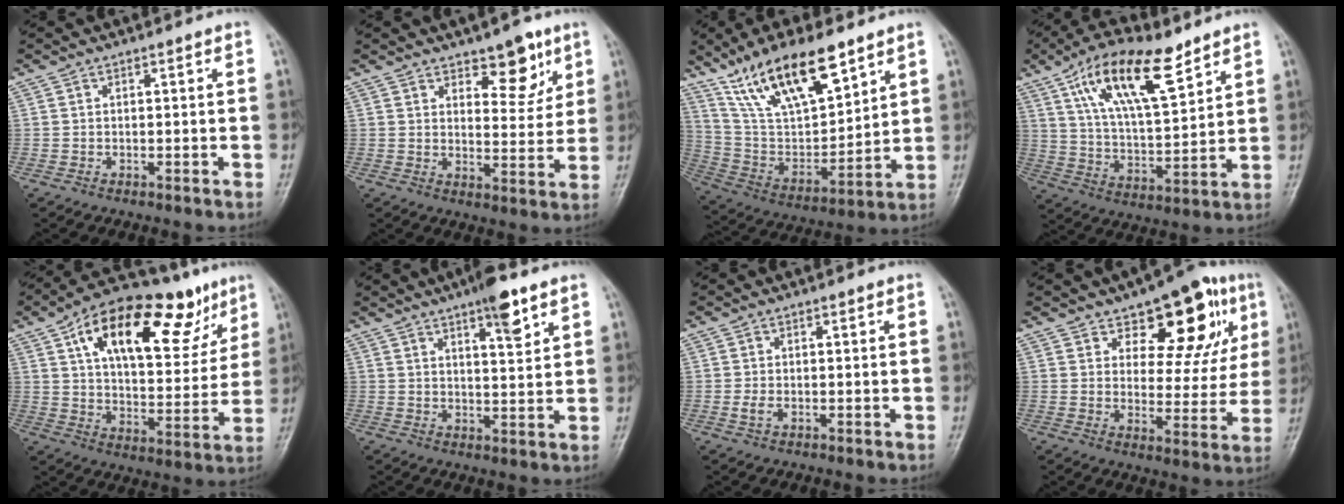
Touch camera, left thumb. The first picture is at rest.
{"total": 8.1, "force": [5.1, 3.9, 4.9], "torque": [-0.035, -0.035, 0.074]}
{"total": 19.4, "force": [12.7, 7.0, 13.0], "torque": [-0.200, -0.049, 0.248]}
{"total": 17.5, "force": [10.0, 6.5, 12.8], "torque": [-0.198, -0.034, 0.182]}
{"total": 25.3, "force": [13.0, 12.0, 18.1], "torque": [-0.237, -0.007, 0.204]}
{"total": 7.4, "force": [4.6, 1.7, 5.6], "torque": [-0.076, -0.023, 0.068]}
{"total": 1.6, "force": [-0.2, 0.9, 1.2], "torque": [-0.028, -0.003, -0.006]}
{"total": 16.1, "force": [8.3, 8.2, 11.1], "torque": [-0.082, -0.032, 0.116]}